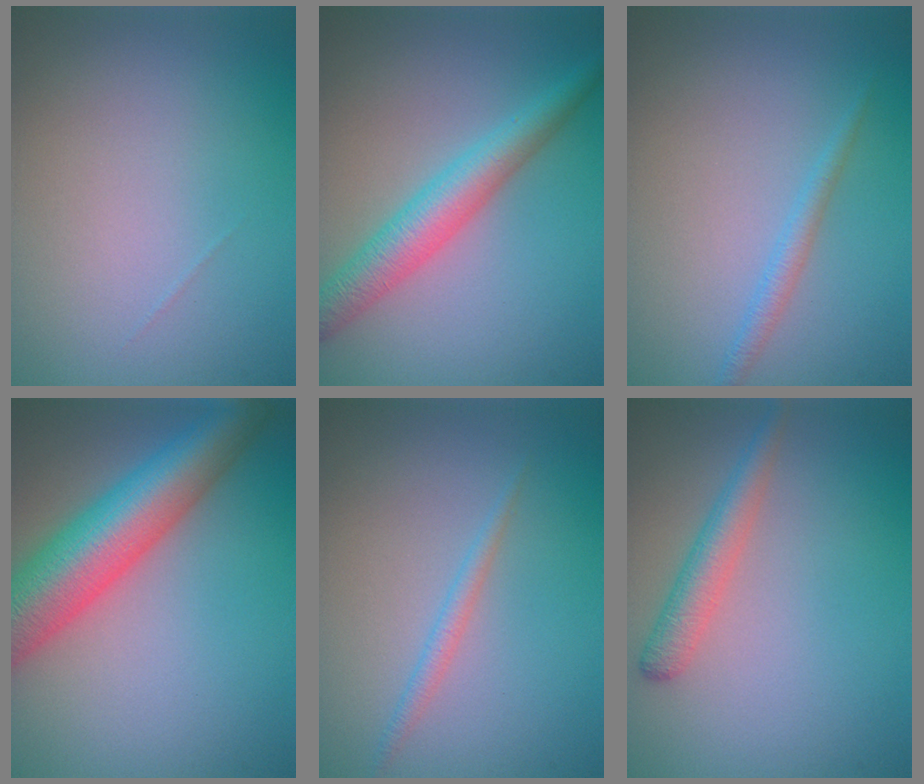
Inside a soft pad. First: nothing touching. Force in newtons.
{"total": 4.4, "press": 4.4, "slide": 0.1}
{"total": 1.3, "press": 1.3, "slide": 0.1}
{"total": 10.2, "press": 10.2, "slide": 0.5}
{"total": 1.2, "press": 1.2, "slide": 0.1}
{"total": 2.6, "press": 2.6, "slide": 0.0}